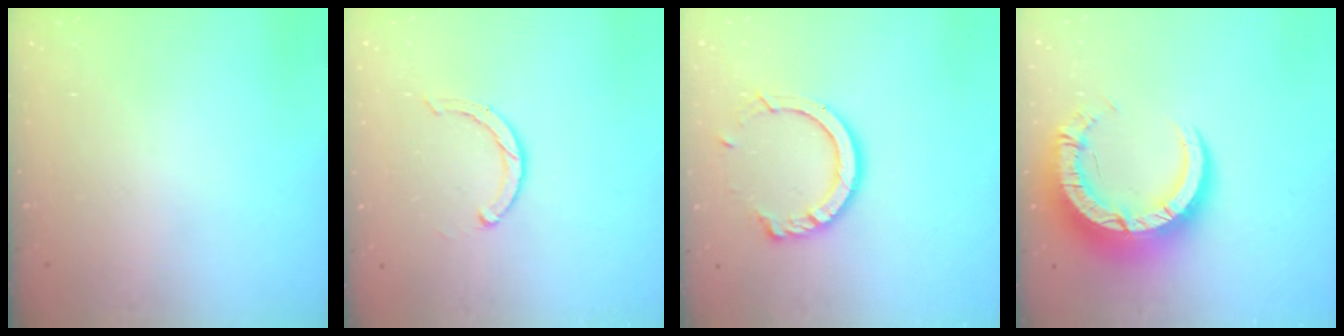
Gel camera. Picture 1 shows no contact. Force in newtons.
{"total": 4.1, "press": 4.1, "slide": 0.4}
{"total": 11.2, "press": 11.2, "slide": 1.0}
{"total": 14.5, "press": 14.4, "slide": 1.4}